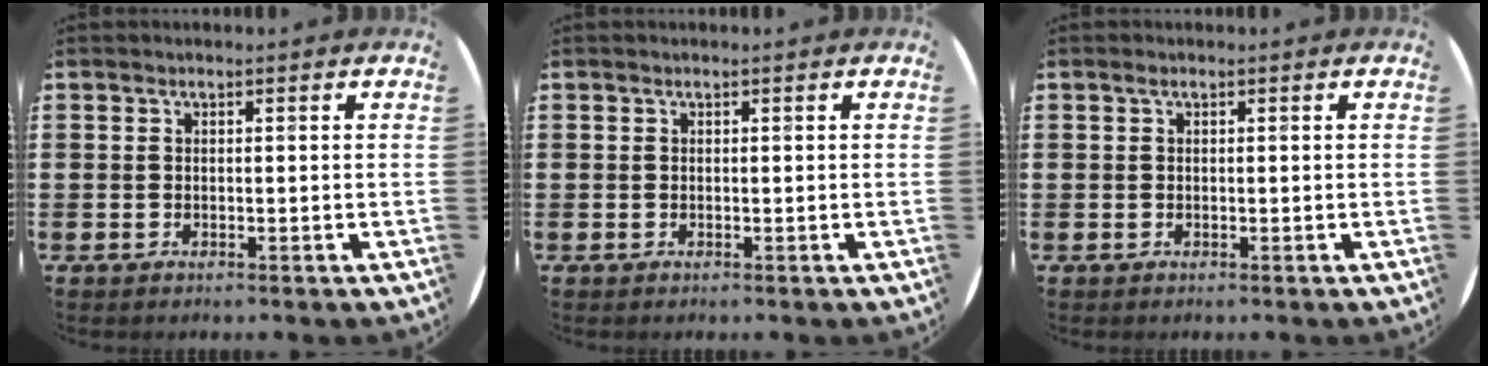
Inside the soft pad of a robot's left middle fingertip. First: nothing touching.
{"total": 0.0}
{"total": 0.0}